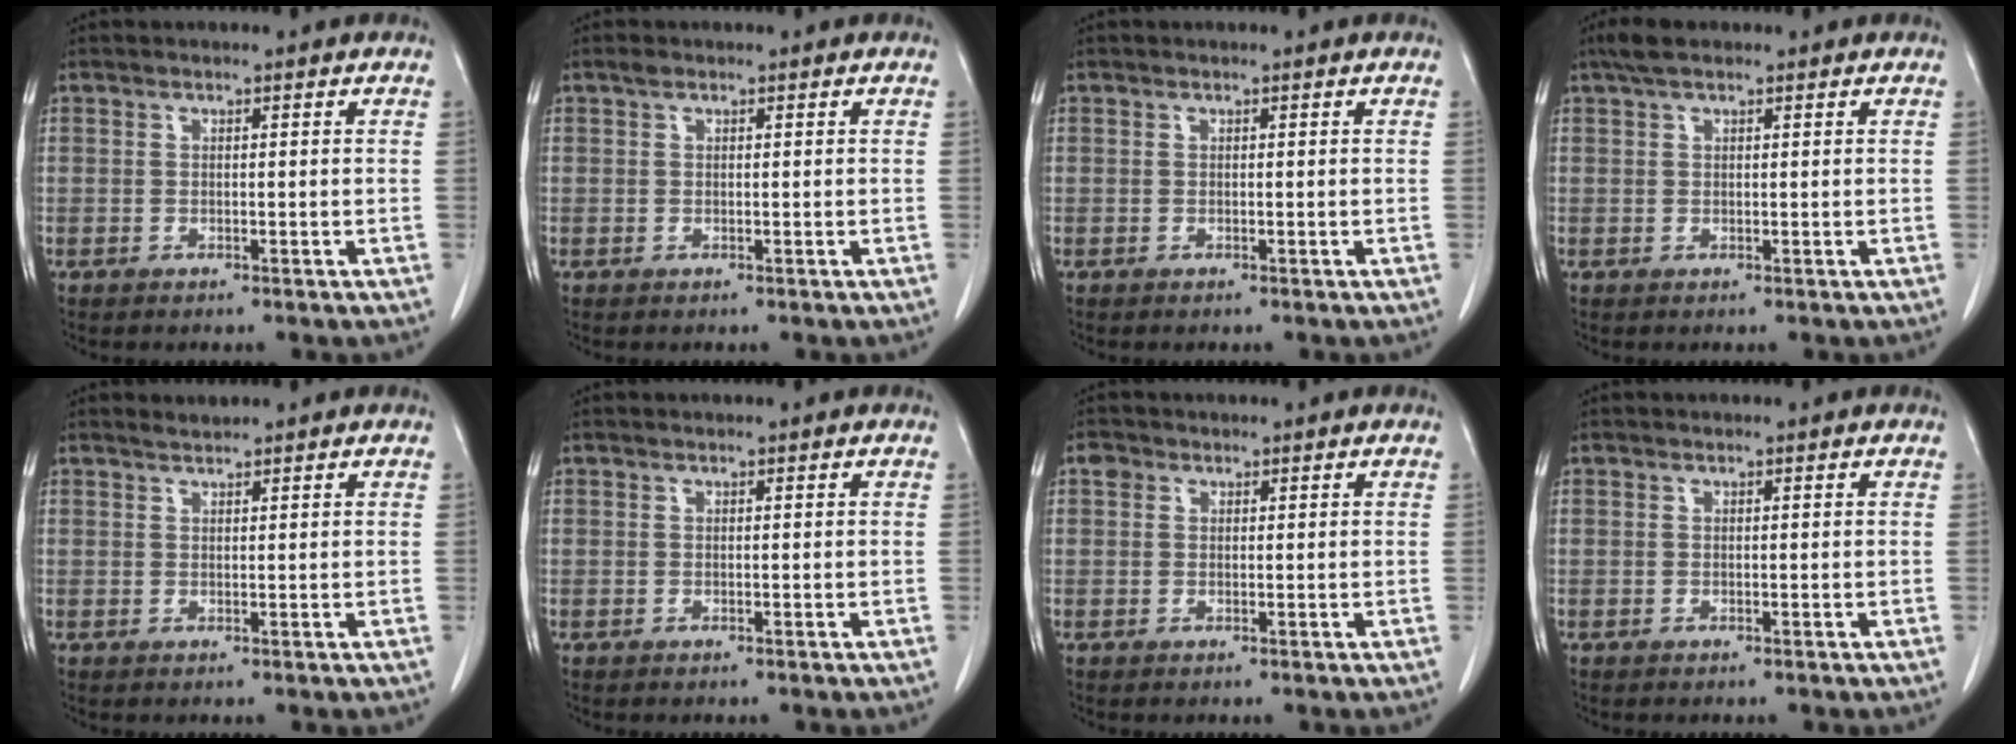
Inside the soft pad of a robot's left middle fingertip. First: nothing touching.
{"total": 0.6, "force": [0.4, 0.3, 0.3], "torque": [-0.008, 0.008, 0.006]}
{"total": 0.0}
{"total": 3.1, "force": [2.2, 1.2, 1.8], "torque": [-0.039, 0.021, 0.040]}
{"total": 1.0, "force": [1.0, 0.0, 0.0], "torque": [-0.009, 0.001, 0.021]}
{"total": 0.0}
{"total": 1.4, "force": [0.7, 1.2, 0.4], "torque": [-0.006, 0.009, 0.009]}
{"total": 0.0}